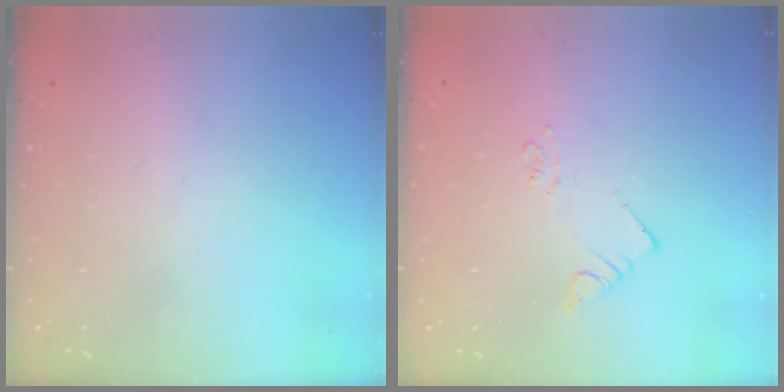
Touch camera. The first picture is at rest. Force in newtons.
{"total": 2.2, "press": 2.2, "slide": 0.1}